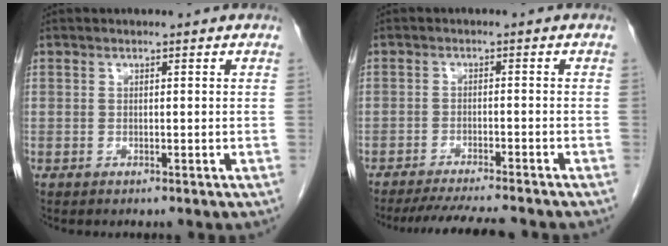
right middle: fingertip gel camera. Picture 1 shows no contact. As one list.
[{"total": 9.2, "force": [-8.3, 0.1, 3.9], "torque": [-0.059, -0.018, -0.124]}]